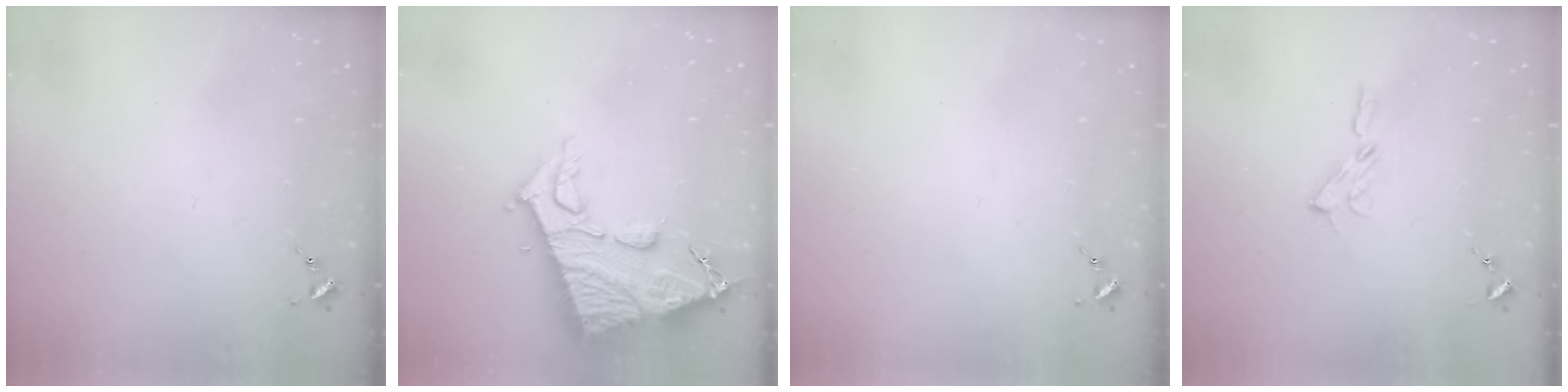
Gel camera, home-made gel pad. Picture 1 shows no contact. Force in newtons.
{"total": 15.4, "press": 15.3, "slide": 1.5}
{"total": 0.0}
{"total": 3.5, "press": 3.5, "slide": 0.4}